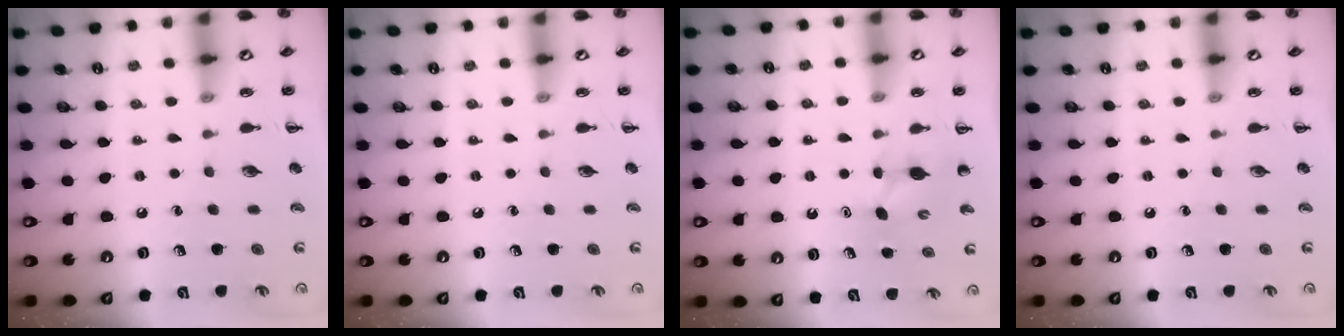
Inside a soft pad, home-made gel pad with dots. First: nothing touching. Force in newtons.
{"total": 0.0}
{"total": 4.0, "press": 3.8, "slide": 1.3}
{"total": 0.0}